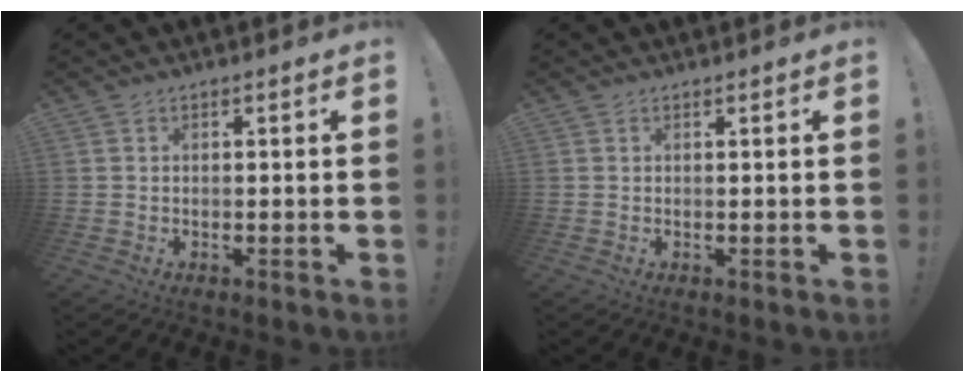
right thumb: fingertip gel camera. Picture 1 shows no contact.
{"total": 0.0}